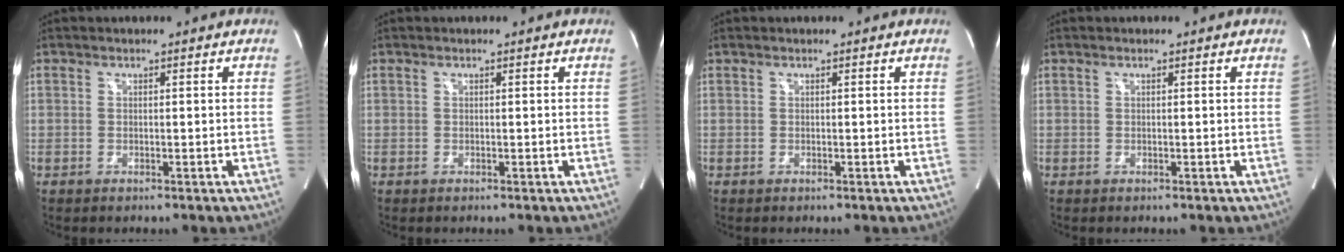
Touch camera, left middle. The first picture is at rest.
{"total": 0.0}
{"total": 0.0}
{"total": 0.0}